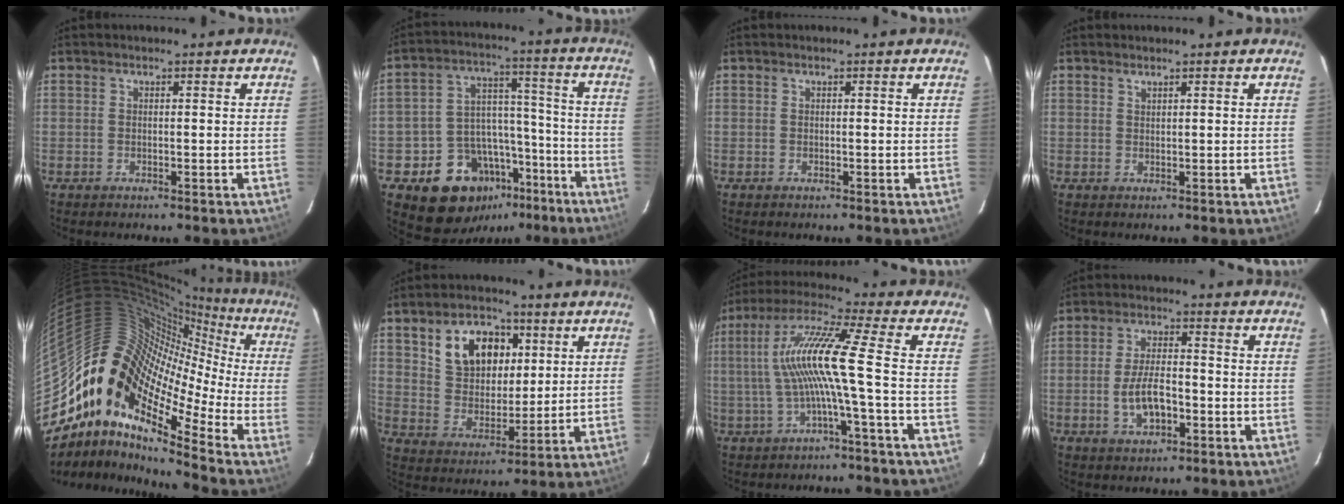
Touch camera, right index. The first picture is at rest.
{"total": 15.8, "force": [-9.4, 11.5, 5.2], "torque": [-0.105, 0.063, -0.117]}
{"total": 0.0}
{"total": 0.7, "force": [0.7, 0.0, 0.2], "torque": [-0.004, 0.000, 0.013]}
{"total": 13.3, "force": [-2.5, 7.6, 10.7], "torque": [-0.144, 0.018, -0.073]}
{"total": 12.9, "force": [5.3, 8.8, 7.8], "torque": [-0.150, 0.028, 0.107]}
{"total": 11.4, "force": [-1.4, -1.2, 11.3], "torque": [-0.221, 0.011, -0.021]}
{"total": 7.3, "force": [-2.2, 3.1, 6.2], "torque": [-0.125, 0.000, -0.036]}